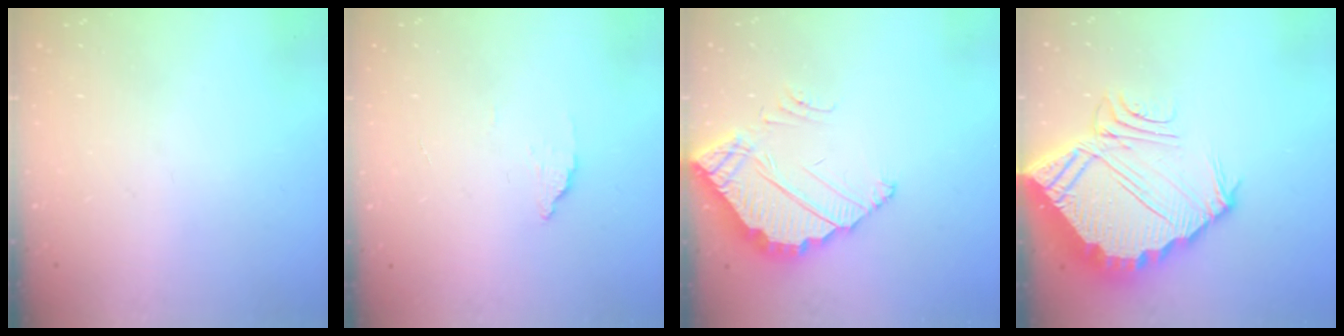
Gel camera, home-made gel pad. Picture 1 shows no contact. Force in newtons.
{"total": 2.2, "press": 2.2, "slide": 0.2}
{"total": 3.9, "press": 3.9, "slide": 0.1}
{"total": 9.4, "press": 9.4, "slide": 0.7}